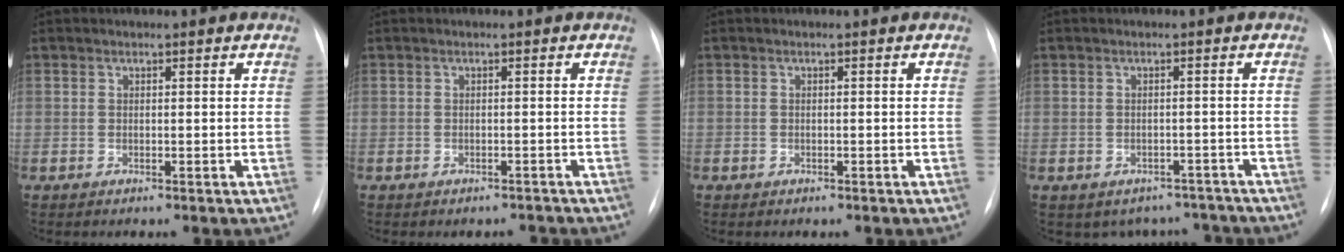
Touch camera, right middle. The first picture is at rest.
{"total": 2.1, "force": [-1.9, 0.9, 0.0], "torque": [0.004, 0.003, -0.025]}
{"total": 0.6, "force": [-0.3, 0.5, 0.1], "torque": [-0.005, 0.004, -0.005]}
{"total": 6.8, "force": [-5.6, 3.8, 0.4], "torque": [0.011, 0.024, -0.062]}